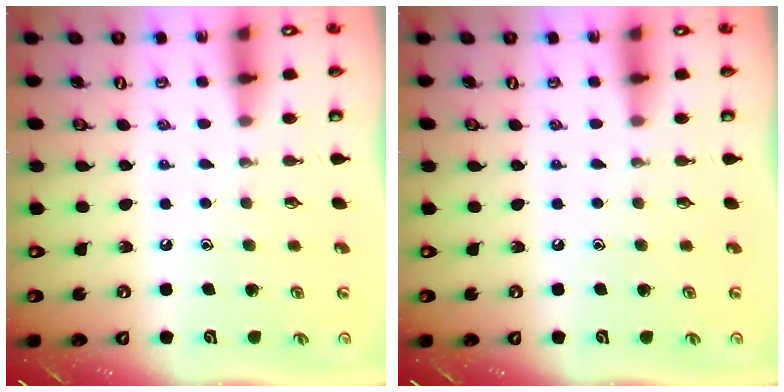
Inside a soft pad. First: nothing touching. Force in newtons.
{"total": 0.0}